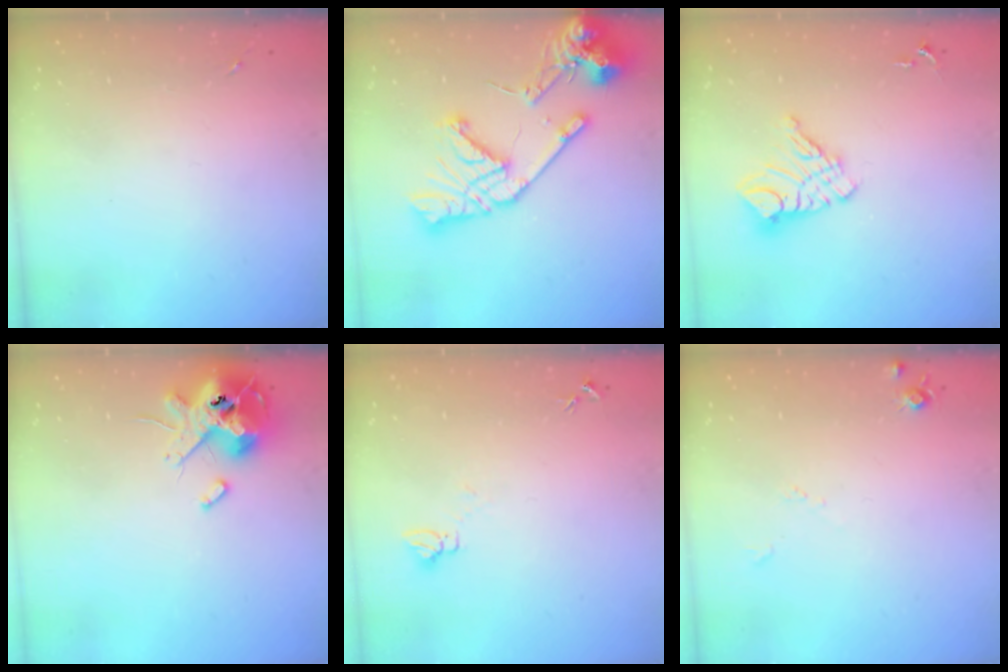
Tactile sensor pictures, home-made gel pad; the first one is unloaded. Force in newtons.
{"total": 20.9, "press": 20.7, "slide": 2.5}
{"total": 12.1, "press": 12.0, "slide": 1.1}
{"total": 13.9, "press": 13.7, "slide": 2.3}
{"total": 4.1, "press": 4.1, "slide": 0.3}
{"total": 5.4, "press": 5.4, "slide": 0.6}